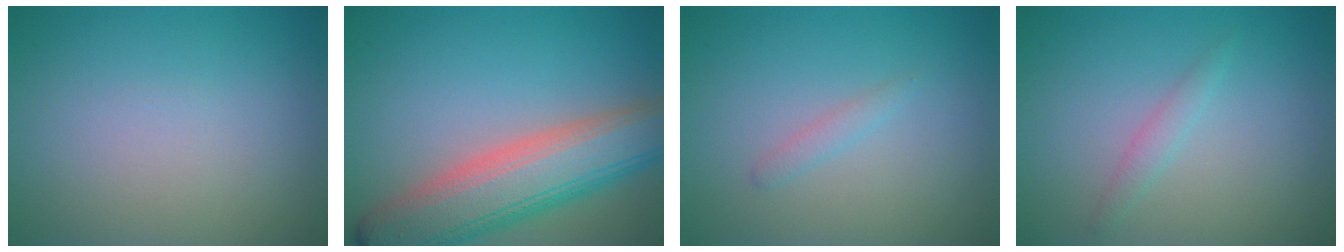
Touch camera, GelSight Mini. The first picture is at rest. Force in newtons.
{"total": 8.7, "press": 8.7, "slide": 0.5}
{"total": 0.9, "press": 0.9, "slide": 0.0}
{"total": 1.2, "press": 1.2, "slide": 0.0}